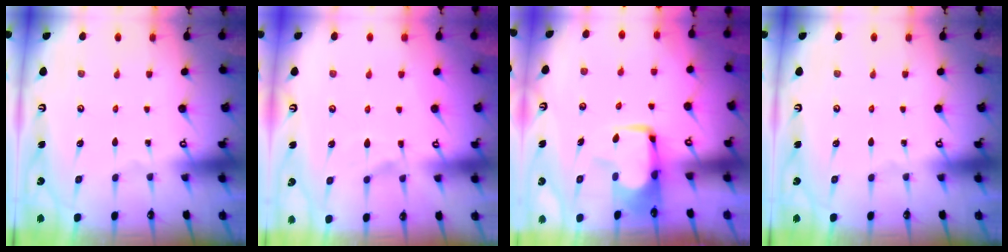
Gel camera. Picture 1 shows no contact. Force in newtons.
{"total": 1.5, "press": 0.9, "slide": 1.2}
{"total": 0.8, "press": 0.5, "slide": 0.6}
{"total": 0.0}